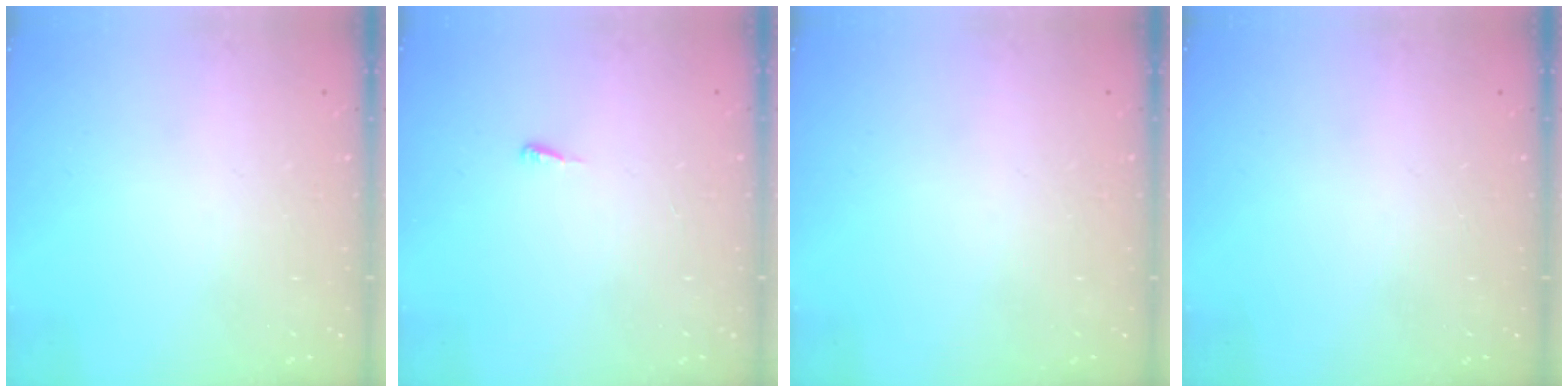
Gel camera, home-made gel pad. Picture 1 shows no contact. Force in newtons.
{"total": 4.4, "press": 4.4, "slide": 0.5}
{"total": 0.0}
{"total": 0.0}